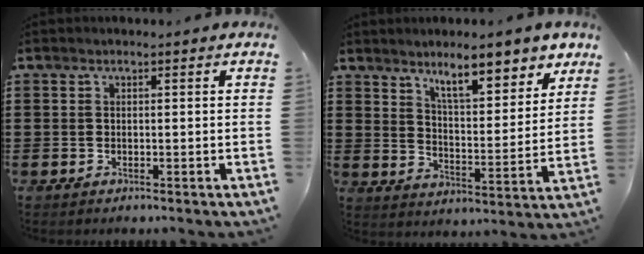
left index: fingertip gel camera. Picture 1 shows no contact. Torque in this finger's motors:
{"motor_torque": [1.08, -1.06, 0.51, 0.12]}